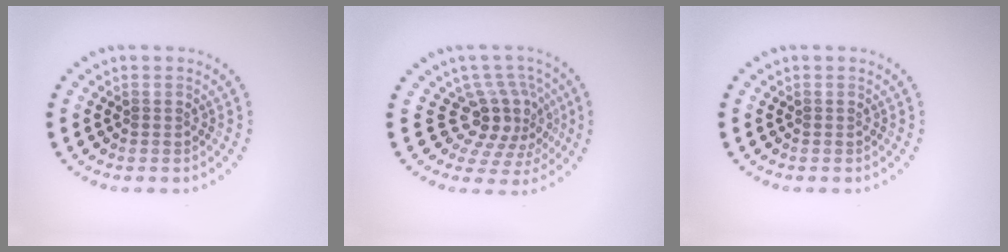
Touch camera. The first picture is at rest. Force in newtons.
{"total": 4.4, "press": 3.2, "slide": 3.0}
{"total": 0.0}